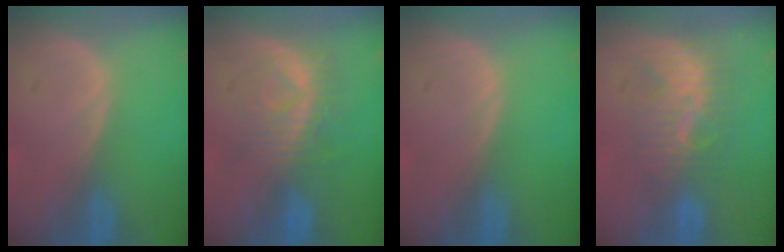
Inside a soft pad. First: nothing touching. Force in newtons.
{"total": 8.1, "press": 7.2, "slide": 3.7}
{"total": 0.0}
{"total": 7.8, "press": 7.2, "slide": 2.8}